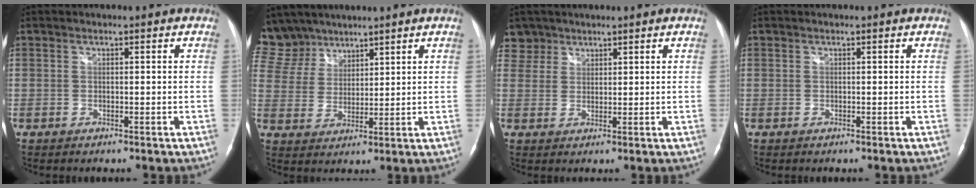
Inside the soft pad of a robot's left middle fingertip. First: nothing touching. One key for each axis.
{"total": 10.4, "fx": 8.7, "fy": 5.6, "fz": 1.0, "tx": -0.041, "ty": 0.019, "tz": 0.185}
{"total": 3.5, "fx": 2.7, "fy": 2.2, "fz": -0.8, "tx": 0.022, "ty": 0.005, "tz": 0.052}
{"total": 0.0}